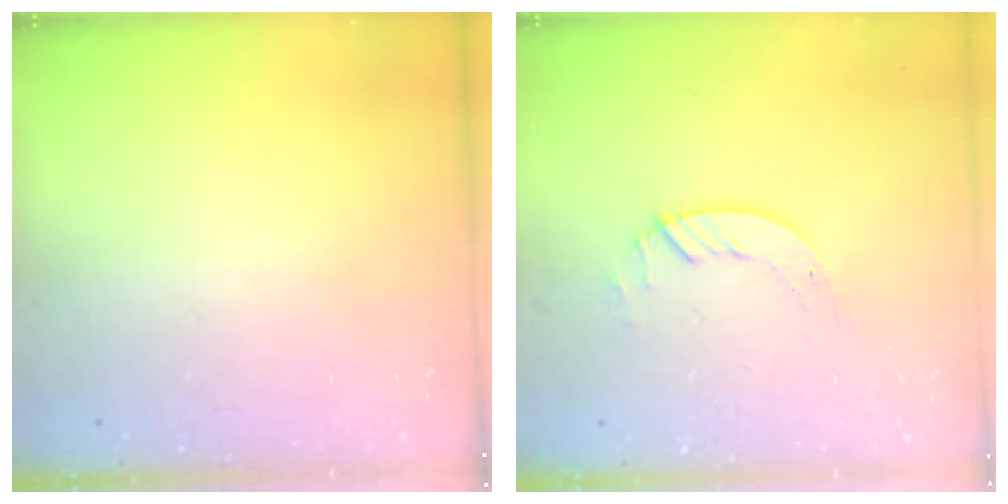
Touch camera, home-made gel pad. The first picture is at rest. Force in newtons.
{"total": 2.0, "press": 2.0, "slide": 0.2}